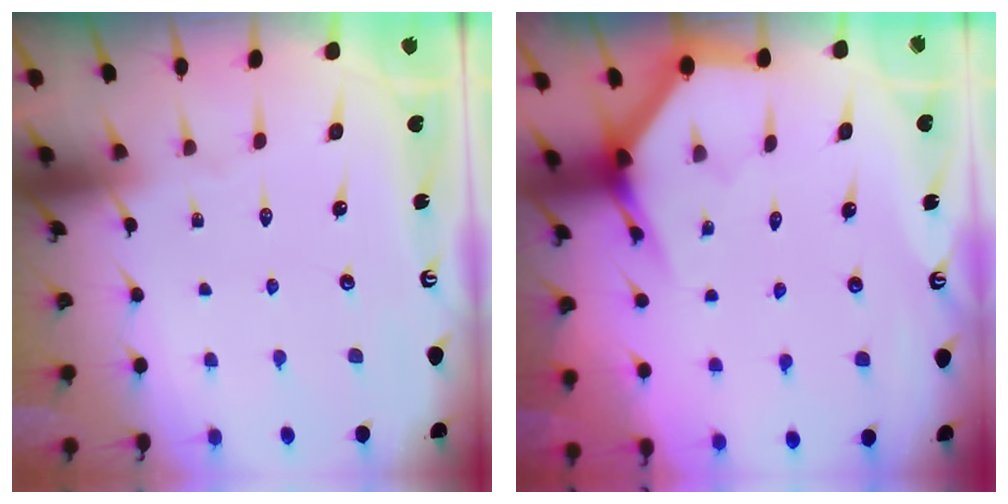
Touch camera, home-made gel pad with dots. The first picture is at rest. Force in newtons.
{"total": 4.0, "press": 4.0, "slide": 0.2}